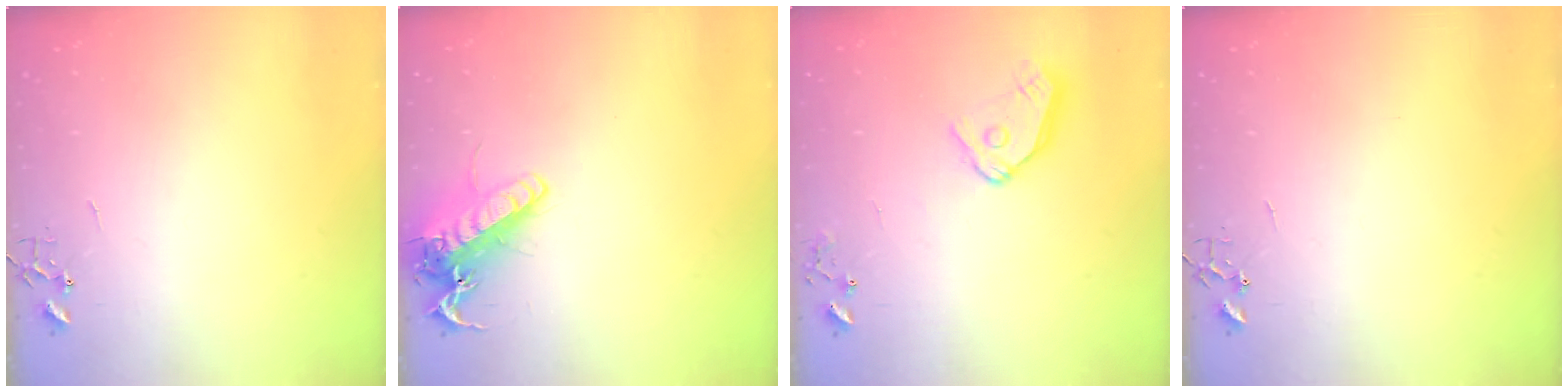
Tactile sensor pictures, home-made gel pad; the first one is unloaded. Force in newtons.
{"total": 16.5, "press": 16.3, "slide": 2.7}
{"total": 12.2, "press": 12.1, "slide": 1.5}
{"total": 0.0}